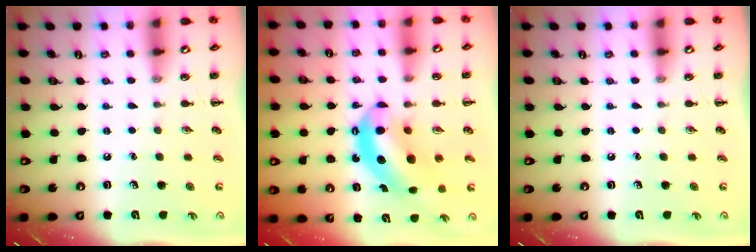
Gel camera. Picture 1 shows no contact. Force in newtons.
{"total": 10.3, "press": 9.9, "slide": 2.5}
{"total": 0.0}